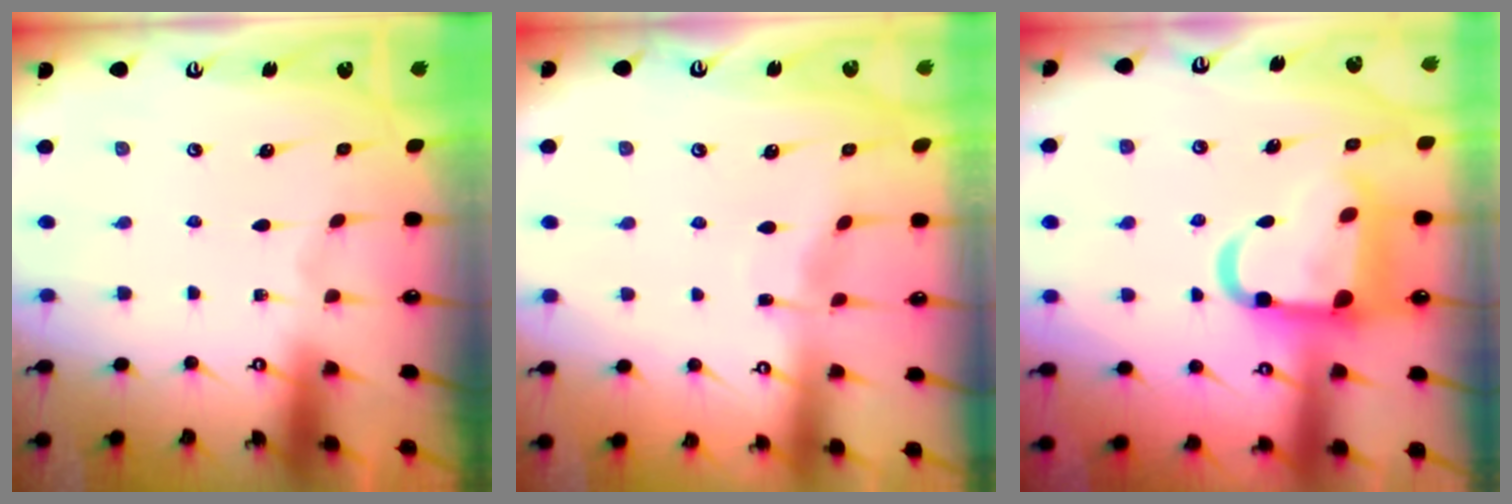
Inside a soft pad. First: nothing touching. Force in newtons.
{"total": 4.3, "press": 4.3, "slide": 0.4}
{"total": 14.9, "press": 14.8, "slide": 2.0}